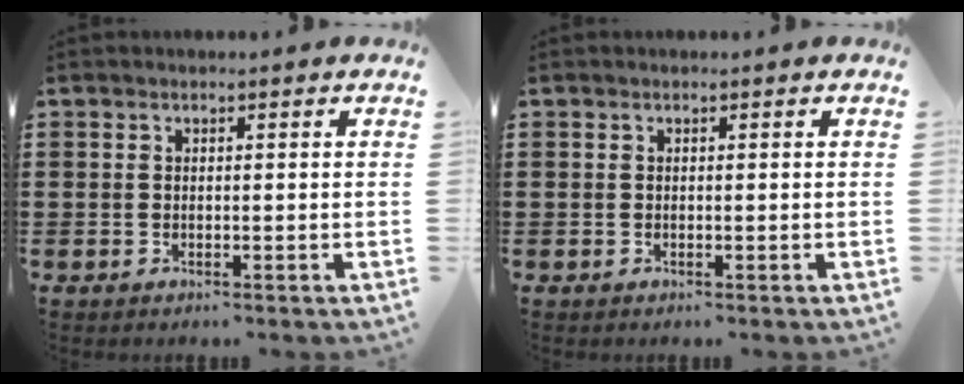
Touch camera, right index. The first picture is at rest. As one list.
[{"total": 0.0}]